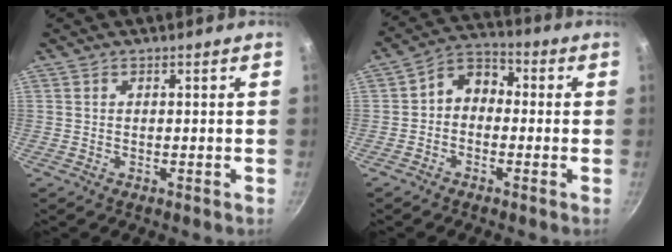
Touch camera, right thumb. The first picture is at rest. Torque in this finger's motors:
{"motor_torque": [-0.02, 0.12, 0.44, -0.36, 0.07]}